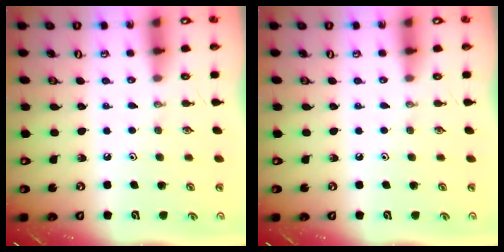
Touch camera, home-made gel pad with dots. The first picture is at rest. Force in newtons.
{"total": 0.0}